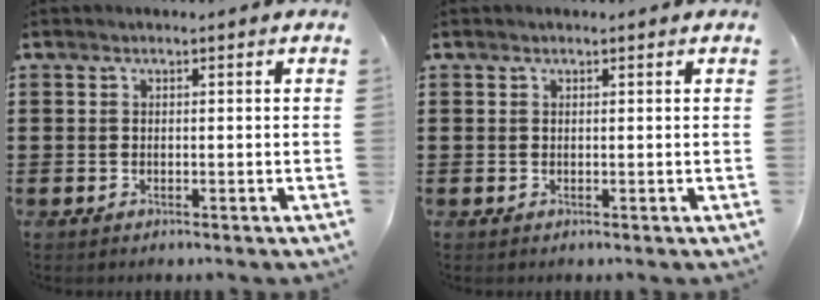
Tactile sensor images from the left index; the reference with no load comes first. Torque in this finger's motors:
{"motor_torque": [0.02, 0.61, -0.01, -0.01]}